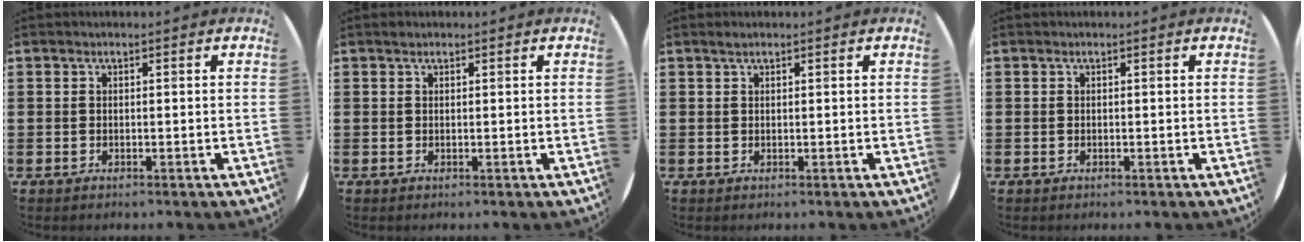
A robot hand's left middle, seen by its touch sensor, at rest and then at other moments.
{"total": 0.0}
{"total": 0.5, "force": [0.5, 0.1, 0.2], "torque": [-0.004, 0.000, 0.009]}
{"total": 0.0}